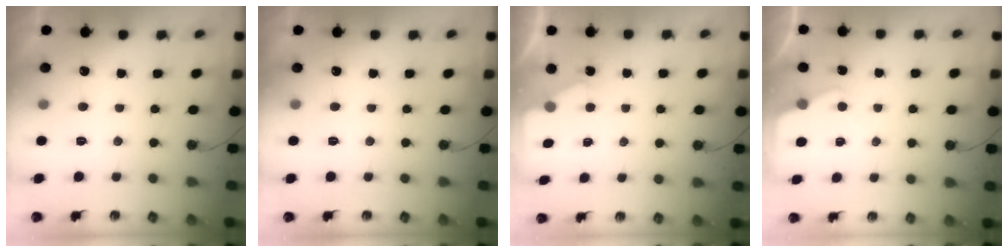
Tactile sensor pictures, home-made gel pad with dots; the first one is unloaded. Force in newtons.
{"total": 0.0}
{"total": 1.8, "press": 1.7, "slide": 0.3}
{"total": 3.1, "press": 3.0, "slide": 0.4}